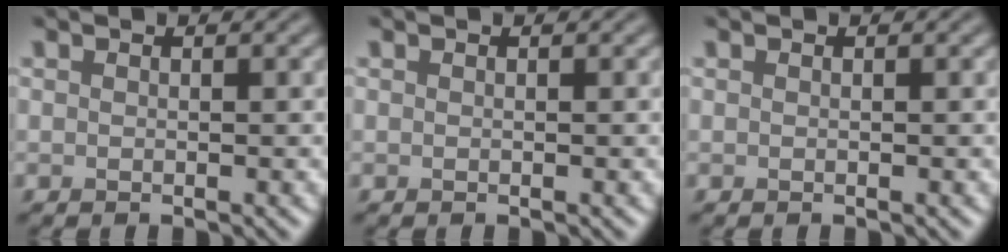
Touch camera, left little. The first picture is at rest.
{"total": 0.0}
{"total": 0.0}